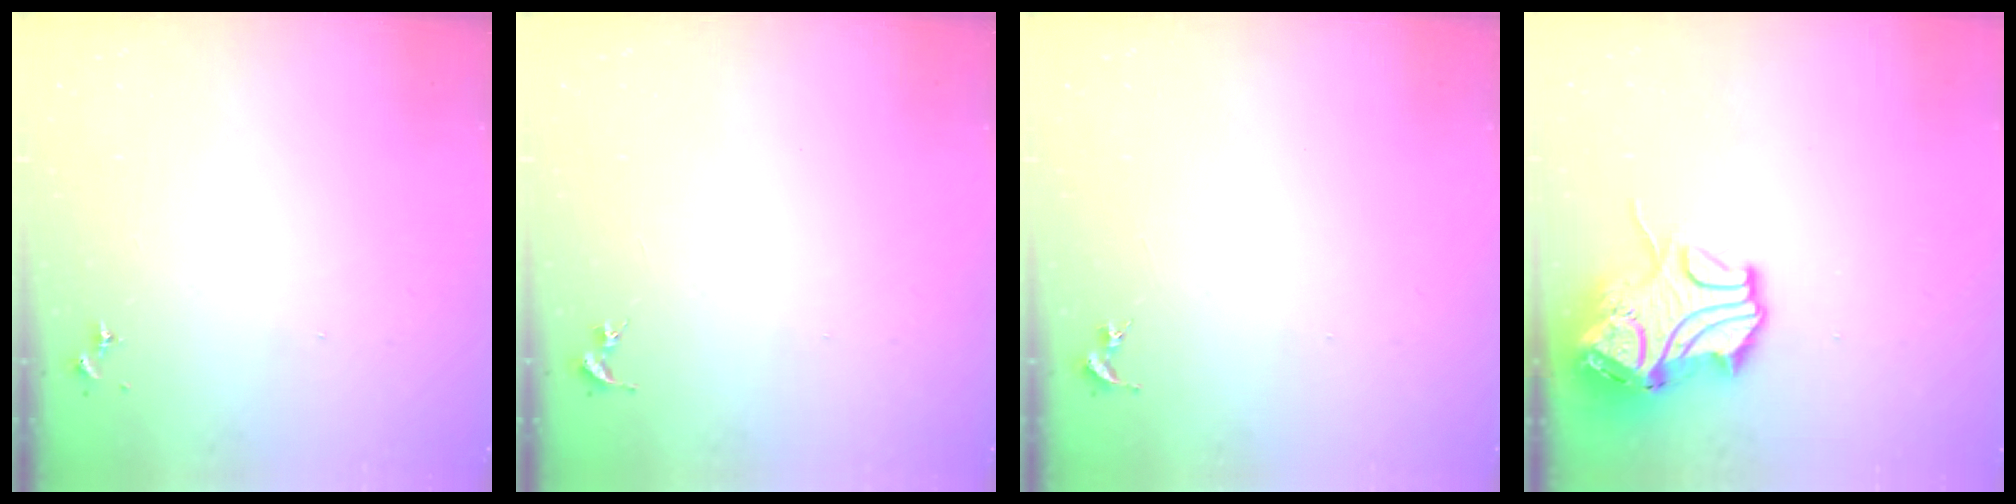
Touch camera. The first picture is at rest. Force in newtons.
{"total": 0.0}
{"total": 0.0}
{"total": 12.4, "press": 12.2, "slide": 1.9}